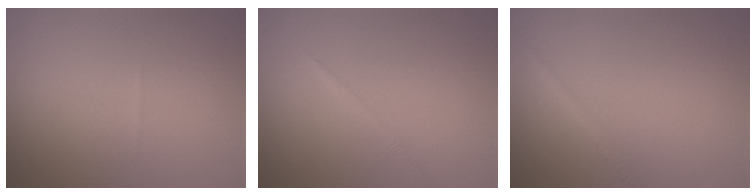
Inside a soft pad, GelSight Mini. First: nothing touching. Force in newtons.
{"total": 0.7, "press": 0.7, "slide": 0.0}
{"total": 1.2, "press": 1.2, "slide": 0.0}